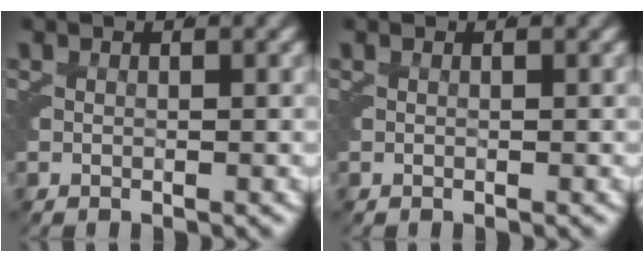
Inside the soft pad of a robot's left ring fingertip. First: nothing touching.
{"total": 0.0}